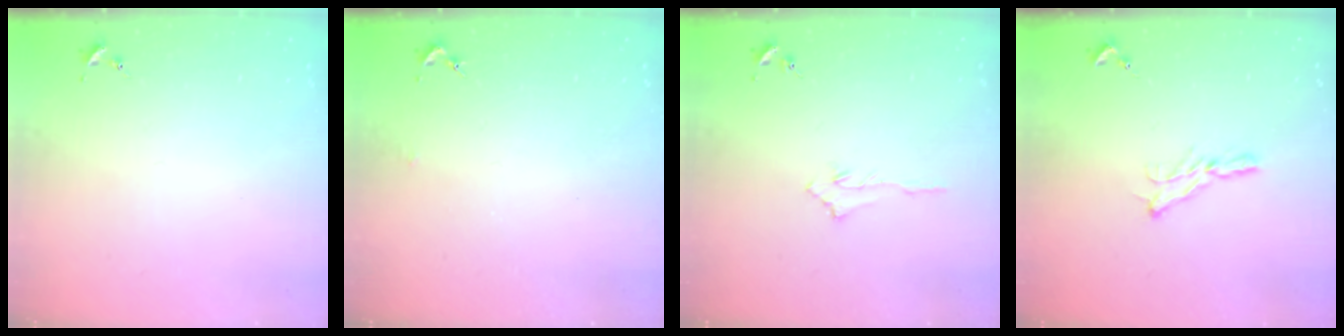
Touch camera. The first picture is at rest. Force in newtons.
{"total": 1.4, "press": 1.4, "slide": 0.1}
{"total": 2.9, "press": 2.9, "slide": 0.4}
{"total": 6.9, "press": 6.9, "slide": 0.3}